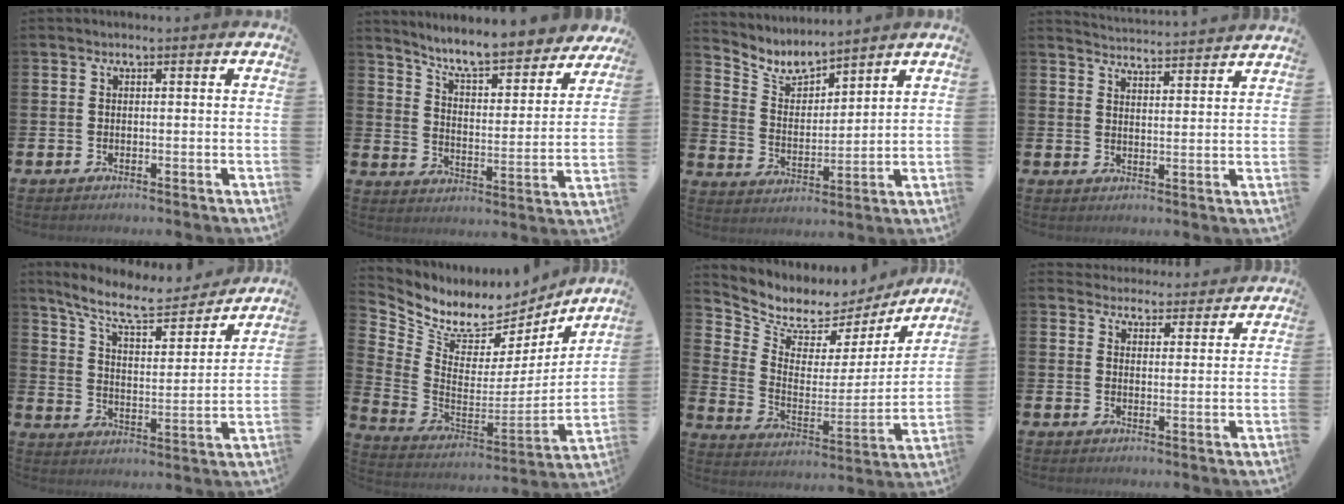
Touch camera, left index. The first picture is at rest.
{"total": 7.6, "force": [7.2, 0.8, 2.4], "torque": [-0.070, -0.062, 0.119]}
{"total": 5.4, "force": [5.0, 1.4, 1.3], "torque": [-0.049, -0.034, 0.087]}
{"total": 4.4, "force": [4.4, -0.3, -0.2], "torque": [-0.001, -0.041, 0.075]}
{"total": 9.3, "force": [8.4, 2.0, 3.5], "torque": [-0.094, -0.055, 0.145]}
{"total": 8.3, "force": [7.0, 4.2, 1.5], "torque": [-0.062, -0.057, 0.122]}
{"total": 6.7, "force": [5.9, 3.2, 0.3], "torque": [-0.050, -0.048, 0.100]}
{"total": 3.9, "force": [3.7, 1.0, -0.4], "torque": [0.001, -0.027, 0.066]}